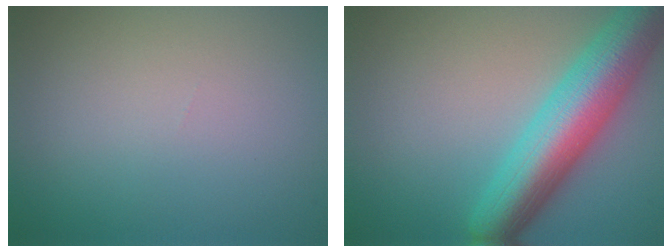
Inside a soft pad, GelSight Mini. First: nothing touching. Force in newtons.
{"total": 9.0, "press": 9.0, "slide": 0.3}